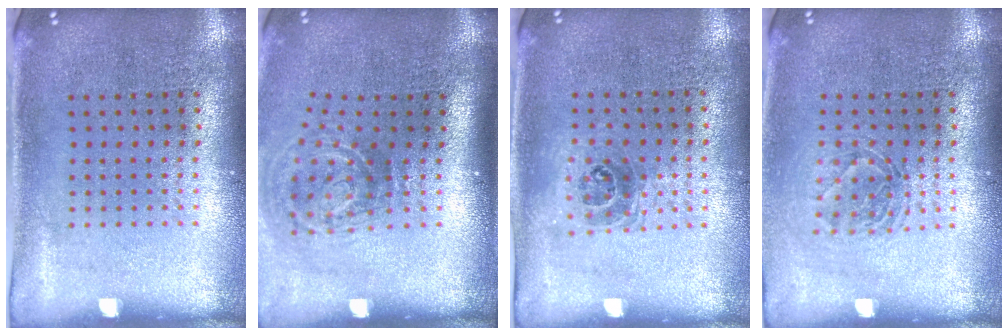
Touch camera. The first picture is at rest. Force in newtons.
{"total": 2.0, "press": 1.2, "slide": 1.6}
{"total": 1.0, "press": 0.9, "slide": 0.4}
{"total": 1.2, "press": 1.1, "slide": 0.6}